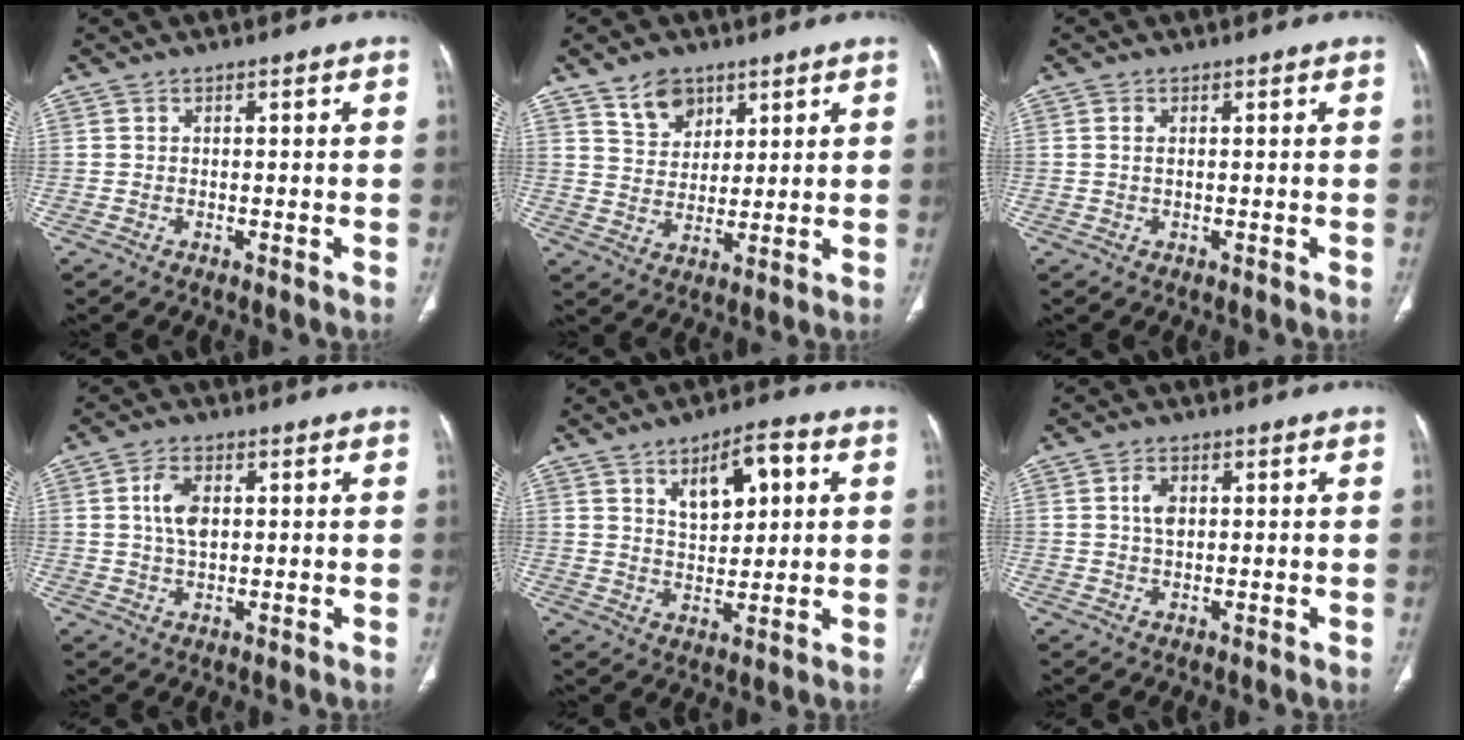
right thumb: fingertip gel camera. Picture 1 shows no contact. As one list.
[{"total": 7.0, "force": [4.5, 4.6, 2.6], "torque": [-0.021, -0.031, 0.088]}, {"total": 1.1, "force": [0.2, 0.5, 0.9], "torque": [-0.024, 0.005, 0.007]}, {"total": 5.5, "force": [1.1, 3.1, 4.3], "torque": [-0.083, 0.000, 0.020]}, {"total": 9.3, "force": [3.6, 4.5, 7.4], "torque": [-0.092, -0.010, 0.059]}, {"total": 3.2, "force": [0.7, 2.0, 2.4], "torque": [-0.043, 0.000, 0.013]}]